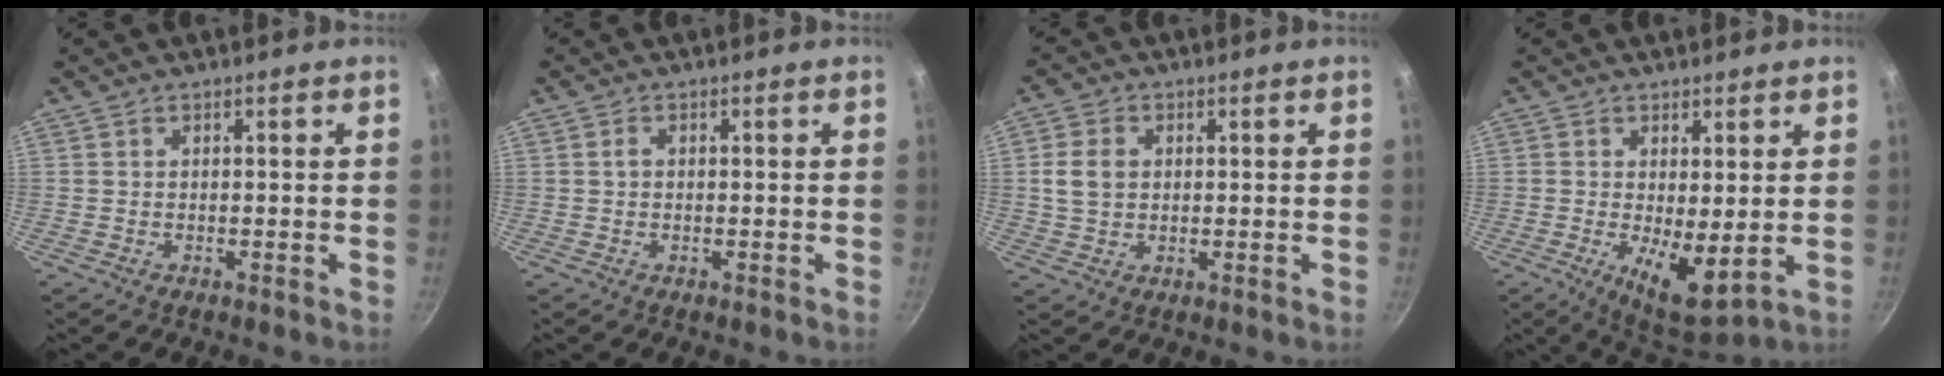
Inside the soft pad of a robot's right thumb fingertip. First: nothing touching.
{"total": 0.9, "force": [0.0, 0.7, 0.5], "torque": [-0.008, 0.005, 0.001]}
{"total": 5.5, "force": [0.8, 4.3, 3.4], "torque": [-0.055, 0.003, 0.014]}
{"total": 8.6, "force": [-0.2, 3.1, 8.0], "torque": [-0.115, -0.024, 0.009]}